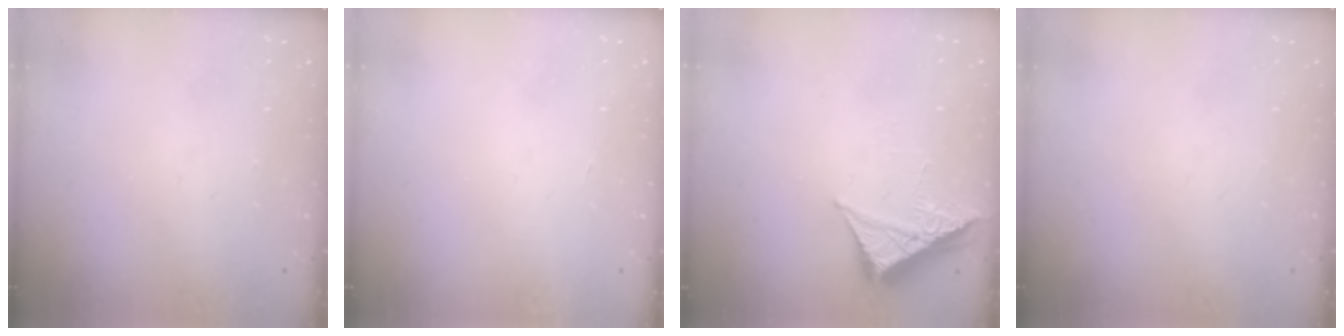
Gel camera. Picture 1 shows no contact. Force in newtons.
{"total": 1.8, "press": 1.8, "slide": 0.1}
{"total": 6.5, "press": 6.5, "slide": 0.7}
{"total": 0.0}